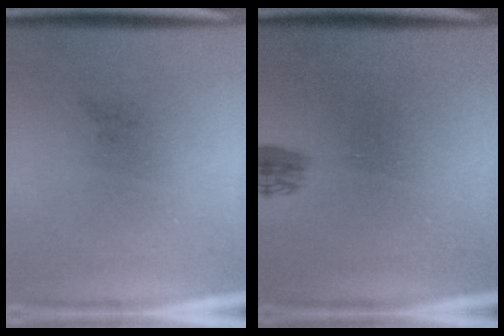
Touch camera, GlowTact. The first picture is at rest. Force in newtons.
{"total": 1.6}